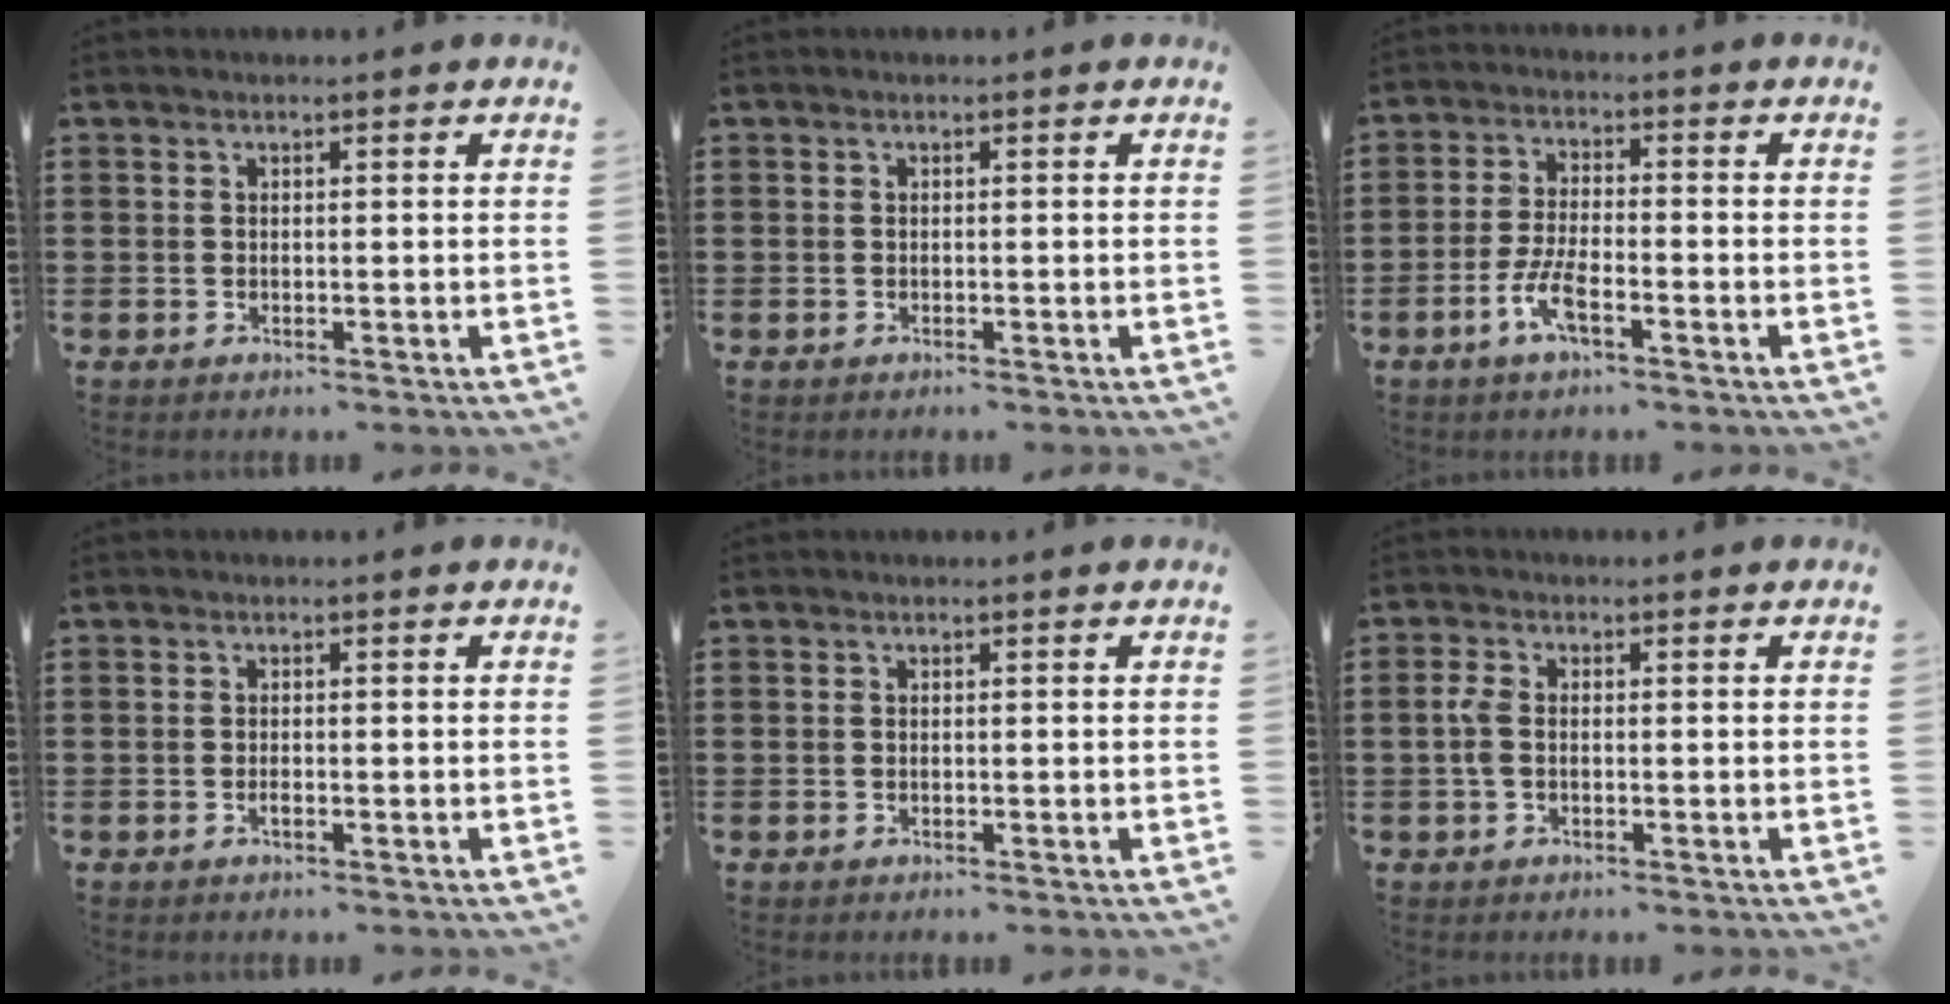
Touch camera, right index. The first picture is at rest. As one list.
[{"total": 0.0}, {"total": 5.5, "force": [-2.9, 1.3, 4.6], "torque": [-0.108, -0.011, -0.059]}, {"total": 0.8, "force": [-0.5, 0.1, 0.7], "torque": [-0.015, -0.007, -0.007]}, {"total": 0.0}, {"total": 2.5, "force": [-0.5, 1.3, 2.1], "torque": [-0.062, -0.006, -0.015]}]